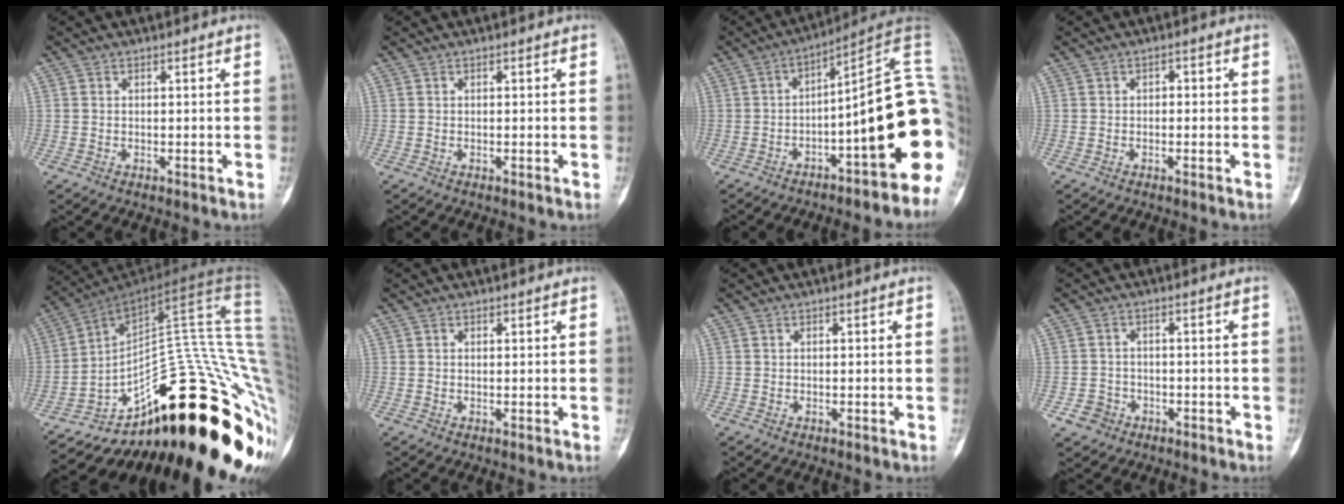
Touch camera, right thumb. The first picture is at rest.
{"total": 0.0}
{"total": 19.5, "force": [-3.3, 3.7, 18.8], "torque": [-0.193, 0.039, -0.041]}
{"total": 0.9, "force": [-0.2, 0.7, 0.5], "torque": [0.002, 0.002, -0.009]}
{"total": 38.9, "force": [-15.0, 13.7, 33.2], "torque": [-0.362, 0.074, -0.212]}
{"total": 0.0}
{"total": 0.0}
{"total": 3.5, "force": [-1.7, 3.1, 0.4], "torque": [0.008, 0.017, -0.027]}